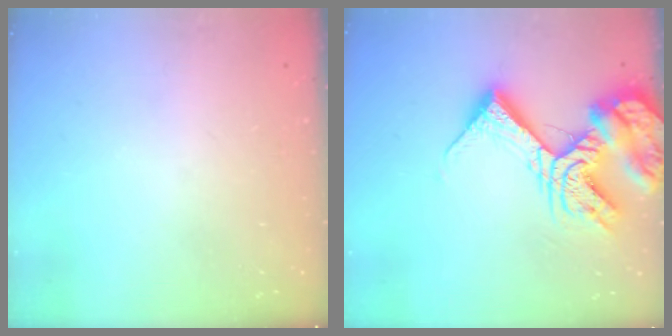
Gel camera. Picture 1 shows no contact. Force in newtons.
{"total": 18.1, "press": 18.0, "slide": 2.0}